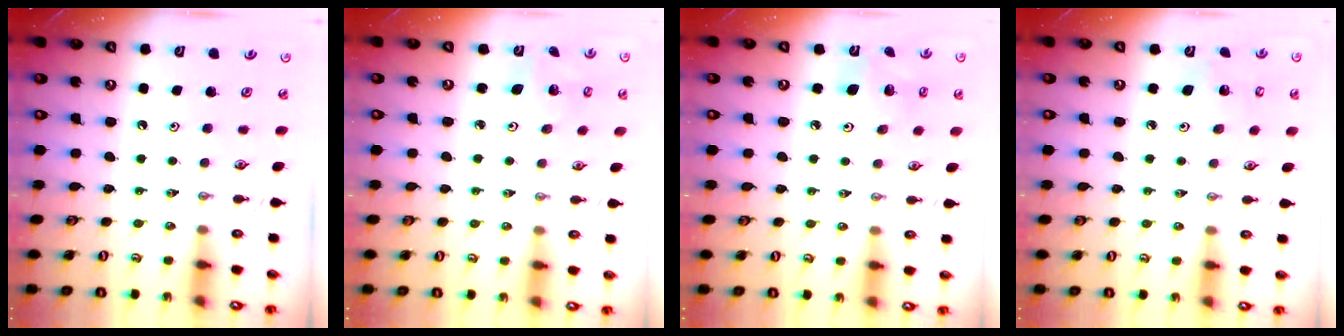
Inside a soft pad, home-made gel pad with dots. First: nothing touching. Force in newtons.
{"total": 2.7, "press": 2.7, "slide": 0.1}
{"total": 7.2, "press": 7.0, "slide": 1.9}
{"total": 4.6, "press": 4.5, "slide": 1.2}